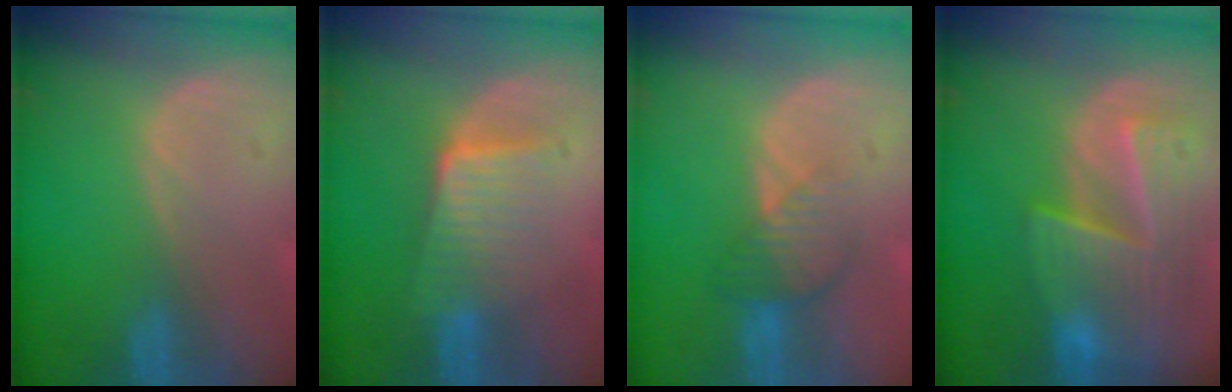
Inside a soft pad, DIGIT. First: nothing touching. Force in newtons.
{"total": 6.6, "press": 5.8, "slide": 3.1}
{"total": 4.3, "press": 3.7, "slide": 2.1}
{"total": 9.3, "press": 8.3, "slide": 4.2}